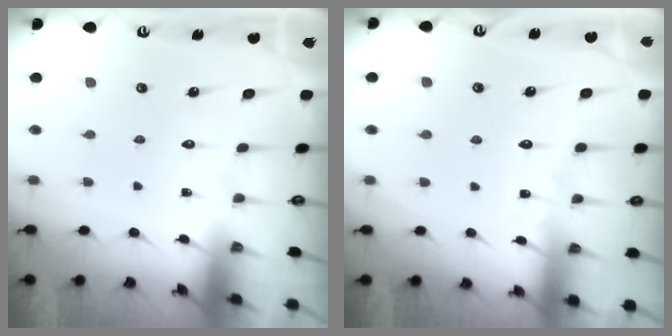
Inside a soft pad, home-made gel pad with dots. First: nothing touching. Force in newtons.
{"total": 2.6, "press": 2.6, "slide": 0.3}